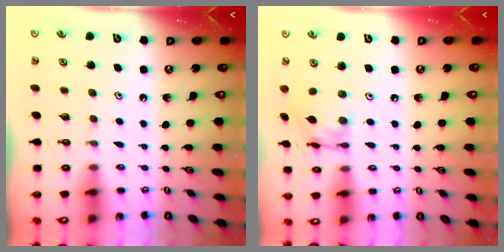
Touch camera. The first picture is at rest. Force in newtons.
{"total": 9.7, "press": 9.6, "slide": 0.7}